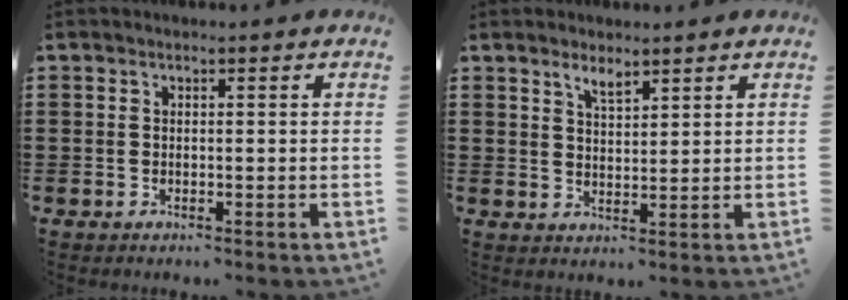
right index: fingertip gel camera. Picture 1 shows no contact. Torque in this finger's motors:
{"motor_torque": [0.01, 0.00, 0.06, 0.05]}